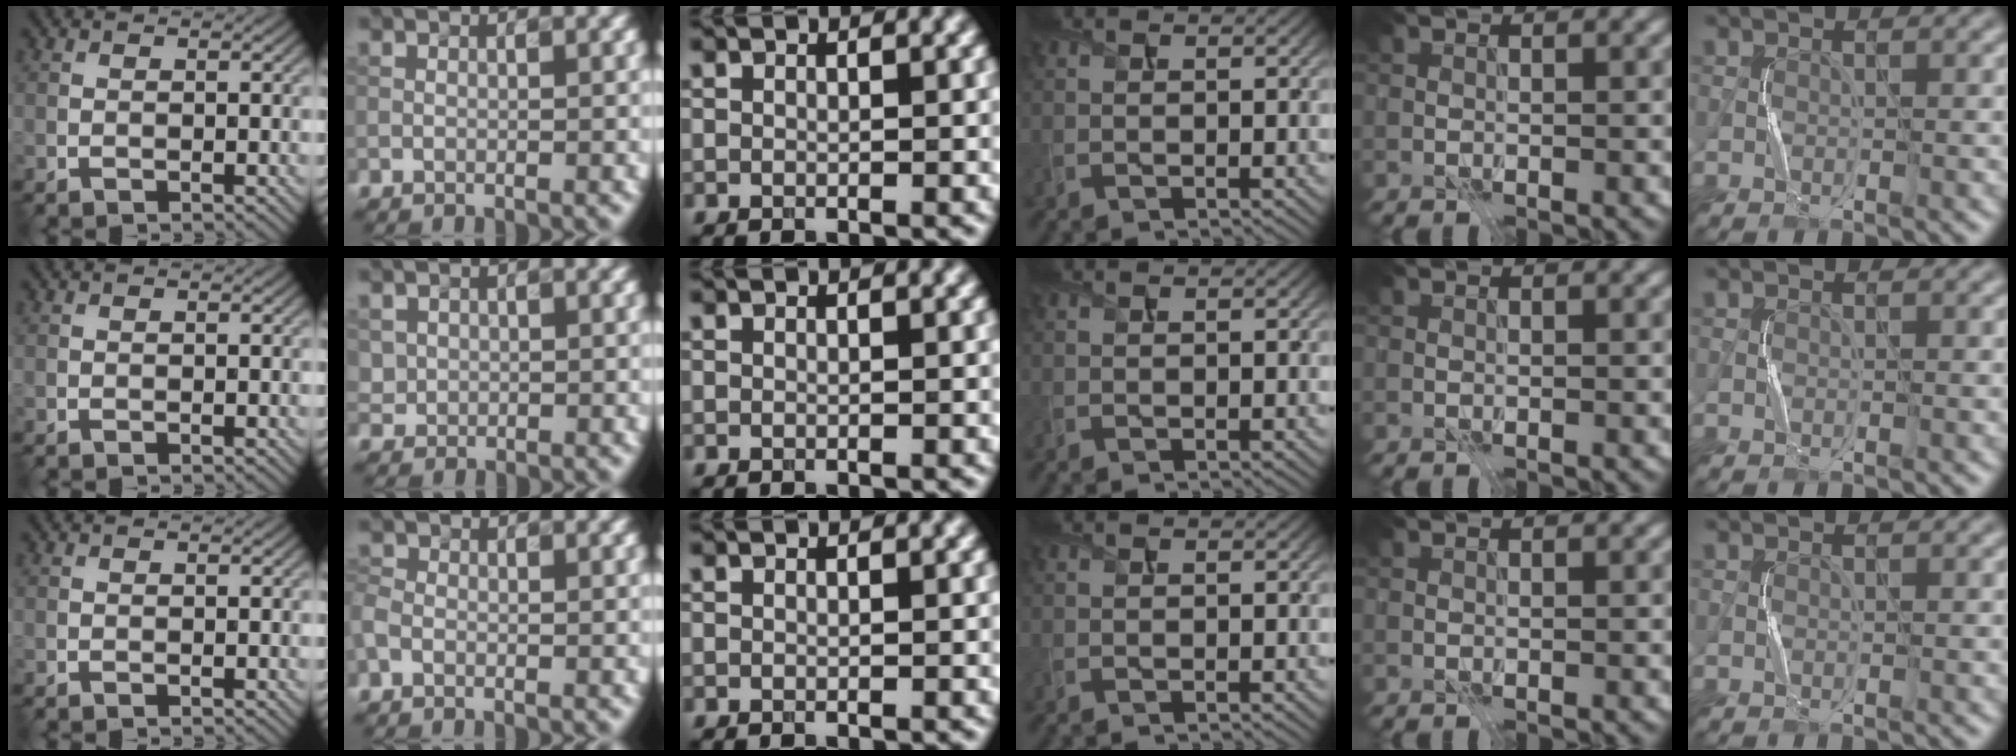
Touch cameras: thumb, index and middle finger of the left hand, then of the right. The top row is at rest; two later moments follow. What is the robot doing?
{"motion": "press", "object": "toy piano key"}